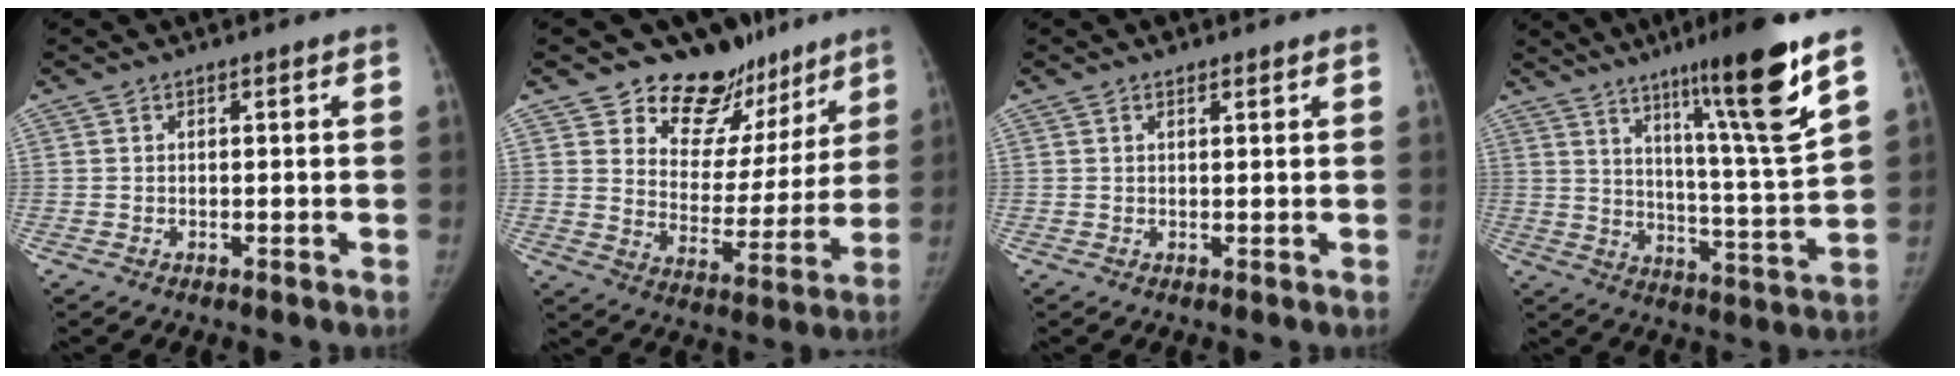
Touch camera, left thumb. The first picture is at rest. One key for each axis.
{"total": 16.5, "fx": 12.5, "fy": 9.9, "fz": 4.5, "tx": -0.003, "ty": -0.084, "tz": 0.176}
{"total": 1.5, "fx": 1.1, "fy": 0.6, "fz": 0.7, "tx": -0.007, "ty": -0.005, "tz": 0.016}
{"total": 18.9, "fx": 11.2, "fy": 0.6, "fz": 15.2, "tx": -0.214, "ty": -0.062, "tz": 0.174}